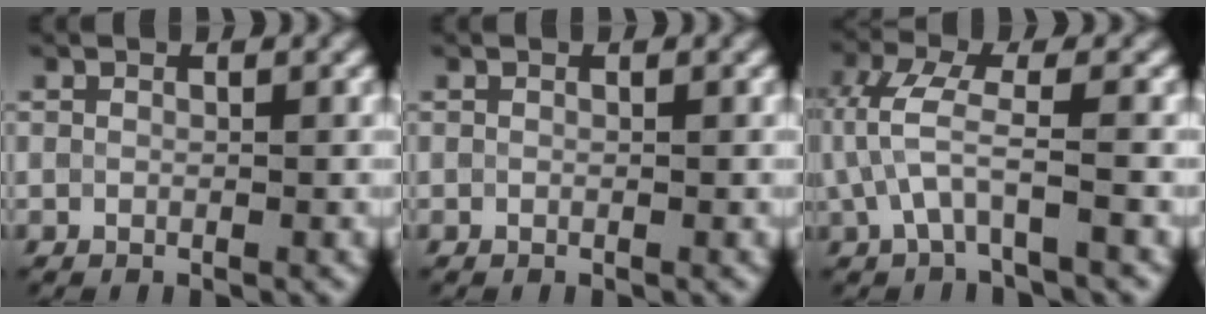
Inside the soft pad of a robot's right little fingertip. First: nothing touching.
{"total": 0.0}
{"total": 3.7, "force": [-0.3, 1.0, 3.6], "torque": [-0.084, 0.008, -0.007]}